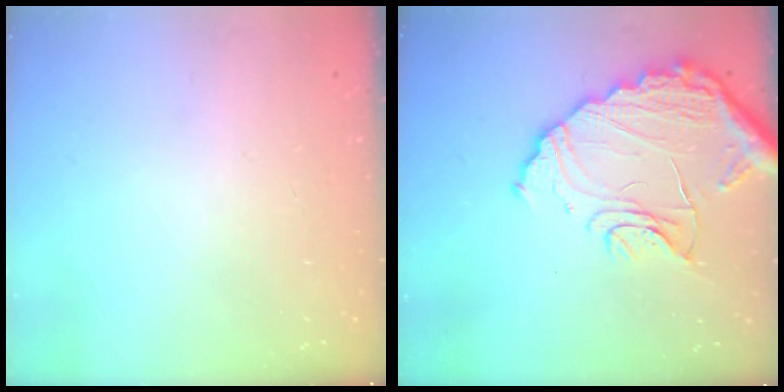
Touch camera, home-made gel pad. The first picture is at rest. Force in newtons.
{"total": 16.2, "press": 16.1, "slide": 1.4}